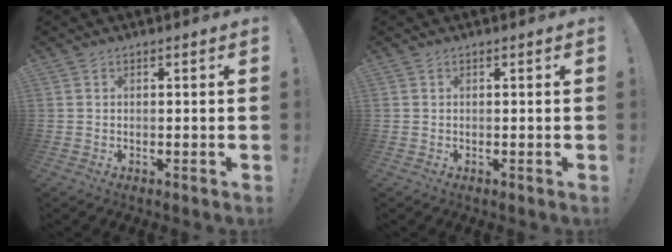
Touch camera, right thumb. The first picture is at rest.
{"total": 0.0}